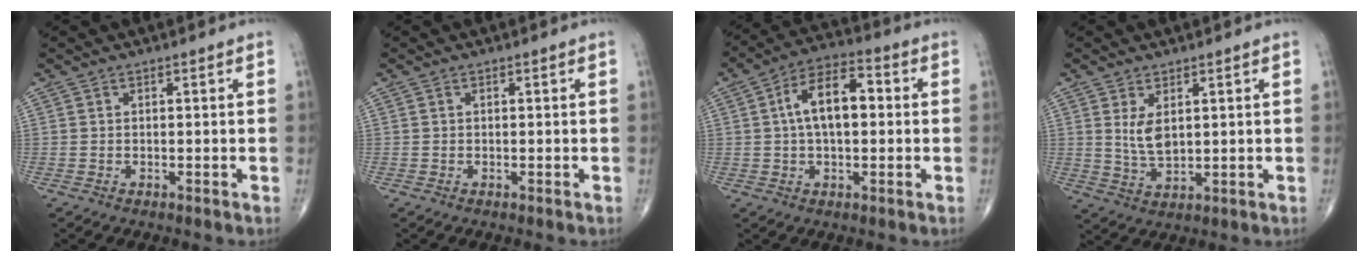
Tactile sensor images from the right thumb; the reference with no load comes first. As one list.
[{"total": 0.0}, {"total": 11.4, "force": [1.3, 6.0, 9.6], "torque": [-0.161, 0.026, 0.015]}, {"total": 5.1, "force": [1.6, 2.6, 4.1], "torque": [-0.073, -0.017, 0.042]}]